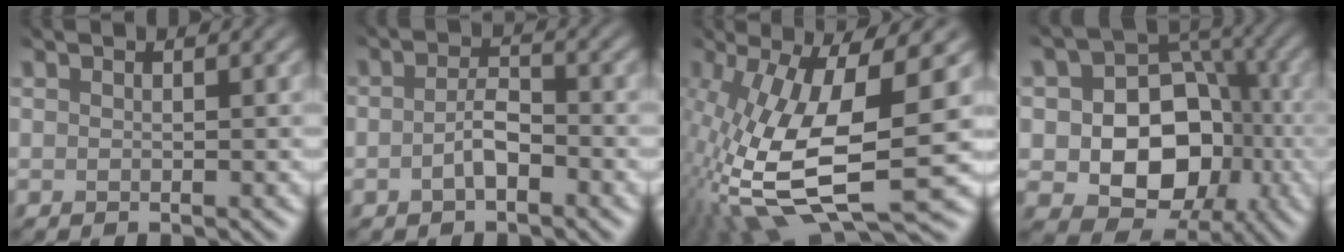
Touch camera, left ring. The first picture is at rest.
{"total": 2.8, "force": [-2.8, 0.3, -0.1], "torque": [-0.038, -0.019, -0.021]}
{"total": 12.1, "force": [-3.4, 3.9, 10.9], "torque": [-0.254, -0.034, -0.026]}
{"total": 8.8, "force": [-3.8, 6.5, 4.5], "torque": [-0.068, -0.019, -0.044]}